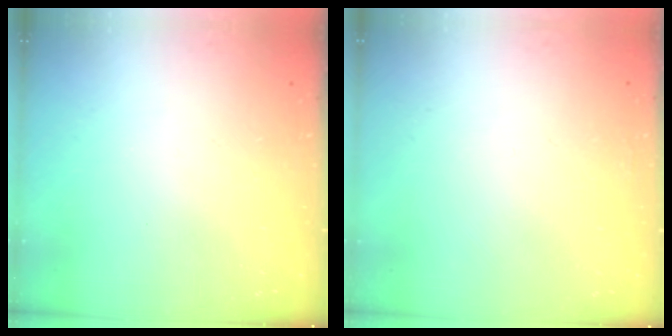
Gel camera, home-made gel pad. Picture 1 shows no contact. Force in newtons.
{"total": 0.9, "press": 0.9, "slide": 0.1}